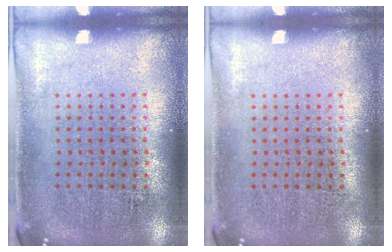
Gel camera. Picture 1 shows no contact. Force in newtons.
{"total": 0.0}